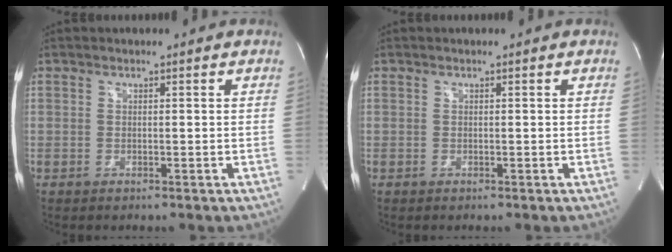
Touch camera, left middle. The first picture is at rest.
{"total": 0.0}